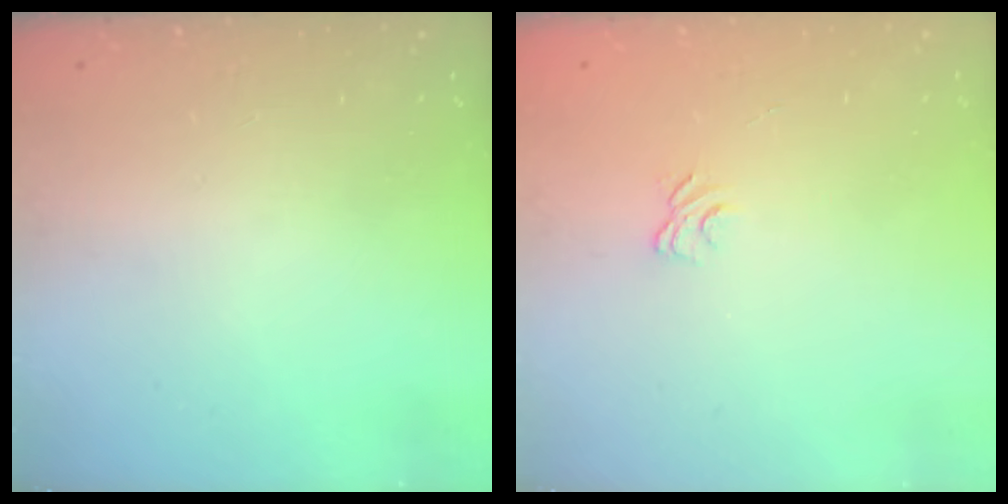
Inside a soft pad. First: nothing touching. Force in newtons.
{"total": 3.3, "press": 3.0, "slide": 1.3}